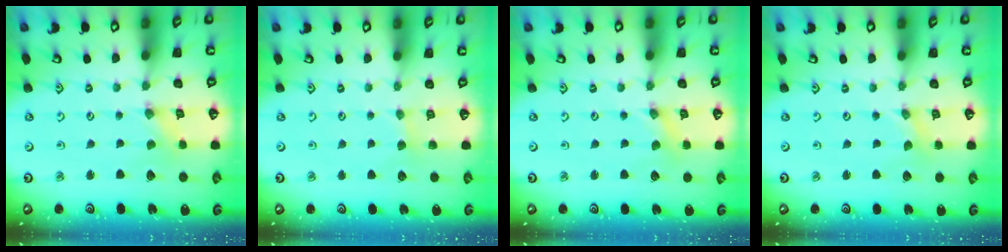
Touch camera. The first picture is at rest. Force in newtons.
{"total": 2.1, "press": 2.0, "slide": 0.3}
{"total": 0.8, "press": 0.8, "slide": 0.2}
{"total": 0.0}